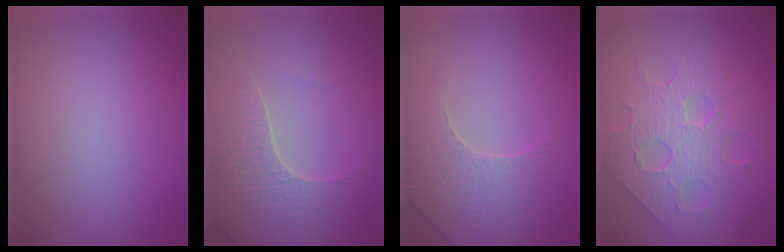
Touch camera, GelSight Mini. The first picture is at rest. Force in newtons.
{"total": 4.9, "press": 4.5, "slide": 2.1}
{"total": 4.4, "press": 4.3, "slide": 0.8}
{"total": 8.8, "press": 6.4, "slide": 6.1}